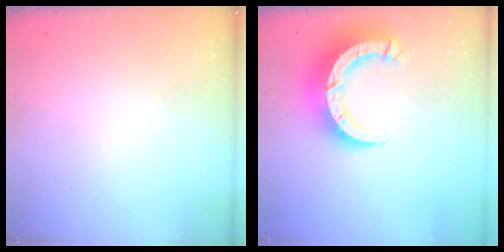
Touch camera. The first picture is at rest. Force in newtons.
{"total": 12.5, "press": 12.4, "slide": 1.3}